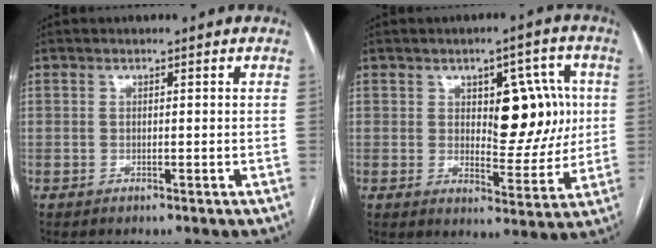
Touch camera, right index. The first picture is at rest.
{"total": 9.8, "force": [1.8, 4.6, 8.4], "torque": [-0.103, 0.017, 0.033]}